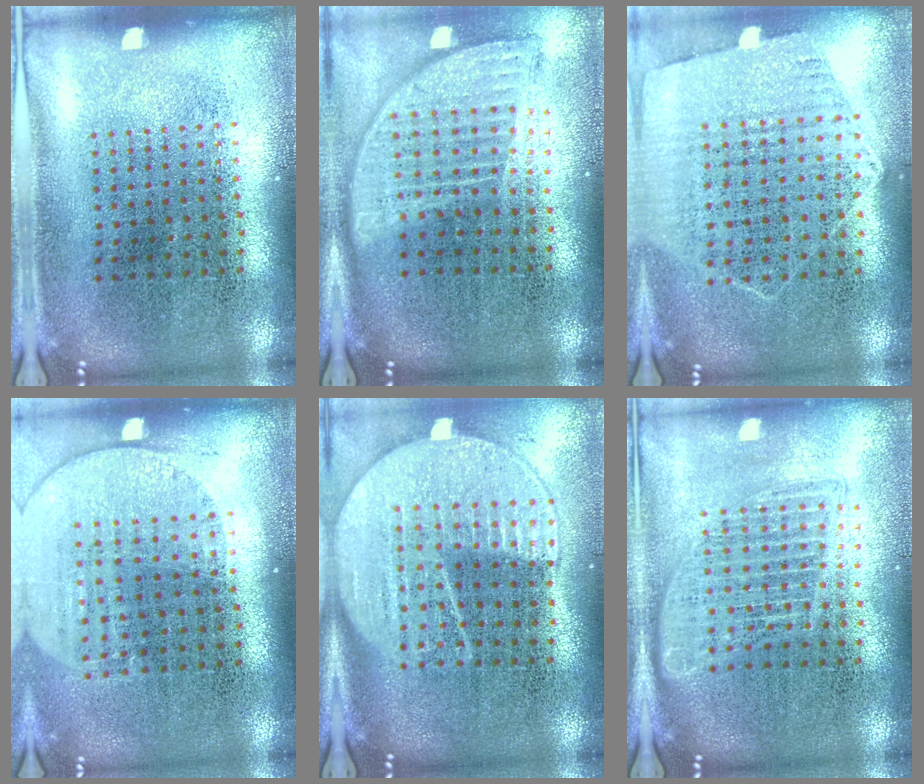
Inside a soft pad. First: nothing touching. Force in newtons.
{"total": 1.9, "press": 1.5, "slide": 1.1}
{"total": 1.1, "press": 1.0, "slide": 0.4}
{"total": 1.6, "press": 1.4, "slide": 0.7}
{"total": 2.1, "press": 1.9, "slide": 0.9}
{"total": 1.7, "press": 1.5, "slide": 0.8}